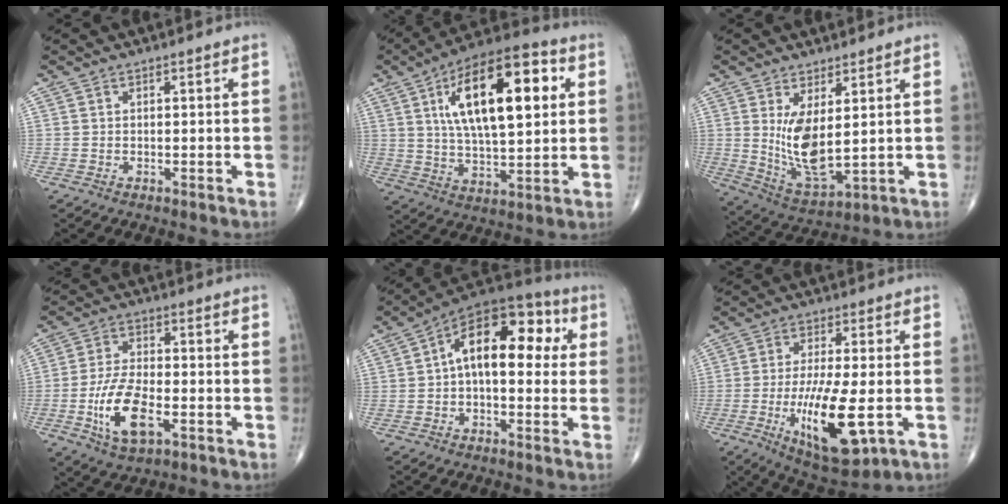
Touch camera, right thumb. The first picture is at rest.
{"total": 21.6, "force": [5.9, 9.0, 18.8], "torque": [-0.286, 0.003, 0.091]}
{"total": 10.4, "force": [1.9, 4.2, 9.3], "torque": [-0.171, -0.032, 0.055]}
{"total": 11.3, "force": [-3.7, 5.2, 9.4], "torque": [-0.182, 0.010, -0.066]}
{"total": 16.0, "force": [2.2, 8.8, 13.2], "torque": [-0.167, 0.048, 0.023]}
{"total": 15.1, "force": [-3.8, 4.8, 13.8], "torque": [-0.243, -0.013, -0.053]}